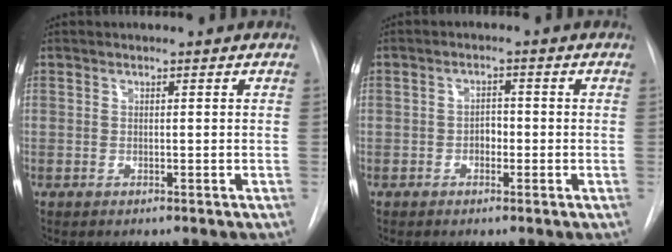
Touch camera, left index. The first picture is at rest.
{"total": 2.3, "force": [-1.5, 1.3, 1.2], "torque": [-0.013, 0.002, -0.024]}